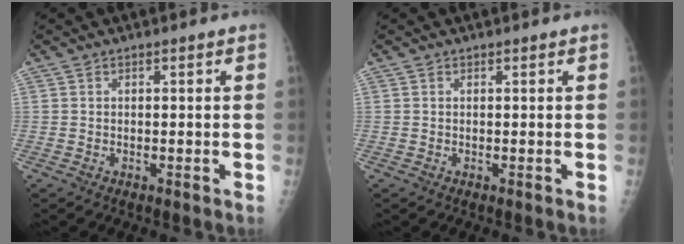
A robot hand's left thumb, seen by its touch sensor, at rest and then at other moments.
{"total": 0.0}